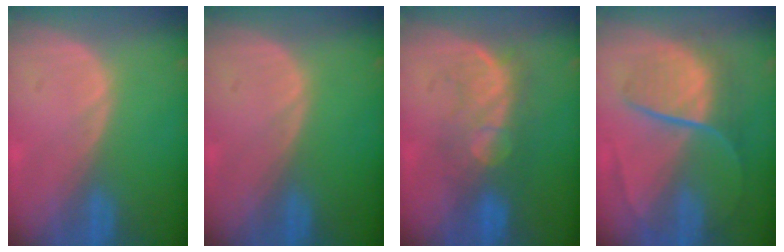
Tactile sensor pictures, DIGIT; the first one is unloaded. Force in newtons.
{"total": 0.0}
{"total": 7.7, "press": 7.4, "slide": 2.2}
{"total": 9.0, "press": 7.4, "slide": 5.1}